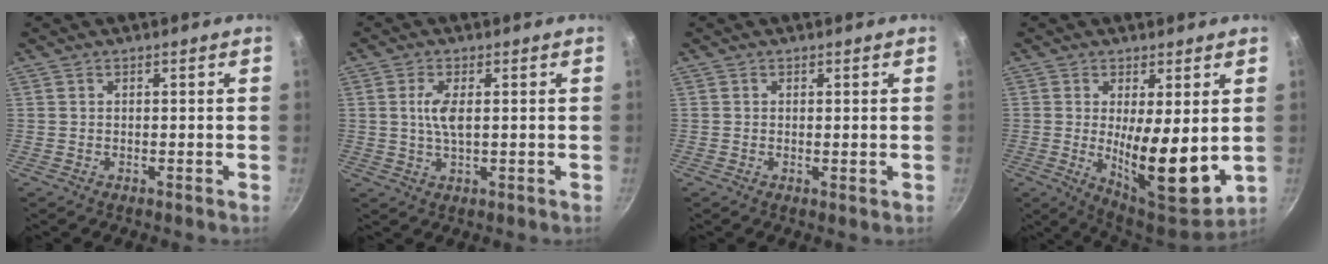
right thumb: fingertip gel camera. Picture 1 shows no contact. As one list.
[{"total": 4.5, "force": [0.7, 1.6, 4.1], "torque": [-0.089, 0.001, 0.013]}, {"total": 0.7, "force": [0.1, 0.2, 0.7], "torque": [-0.012, -0.003, 0.000]}, {"total": 13.8, "force": [0.2, 4.5, 13.0], "torque": [-0.181, -0.033, 0.016]}]